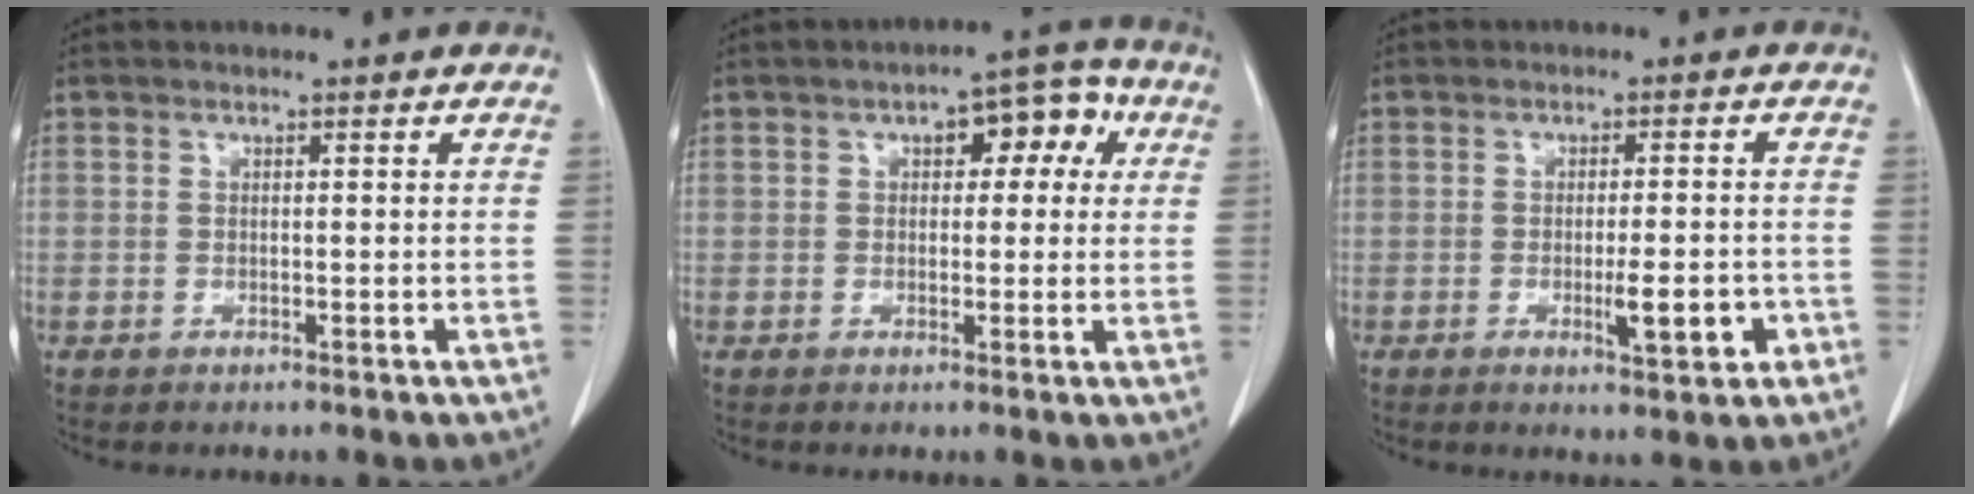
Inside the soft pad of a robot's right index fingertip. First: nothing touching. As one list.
[{"total": 7.0, "force": [2.2, 3.5, 5.7], "torque": [-0.063, 0.035, 0.024]}, {"total": 5.5, "force": [-1.8, 1.0, 5.1], "torque": [-0.074, -0.003, -0.019]}]